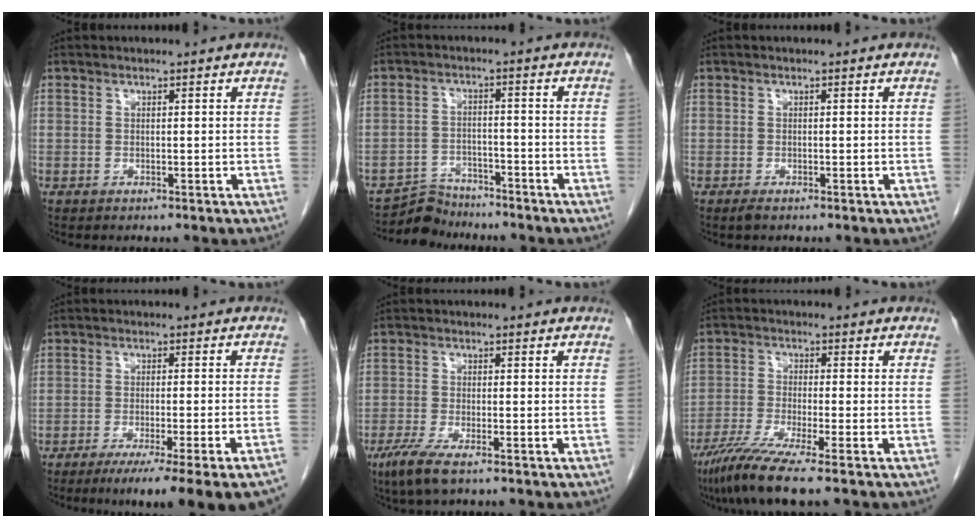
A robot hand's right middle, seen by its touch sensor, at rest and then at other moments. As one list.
[{"total": 4.9, "force": [-4.6, 1.3, -1.1], "torque": [0.020, 0.004, -0.080]}, {"total": 0.8, "force": [-0.6, 0.2, 0.5], "torque": [-0.011, -0.002, -0.008]}, {"total": 15.6, "force": [-12.1, -0.4, 9.8], "torque": [-0.079, -0.033, -0.163]}, {"total": 5.0, "force": [-3.2, 0.8, 3.8], "torque": [-0.082, -0.015, -0.057]}, {"total": 8.1, "force": [-5.9, -0.7, 5.6], "torque": [-0.103, -0.028, -0.108]}]